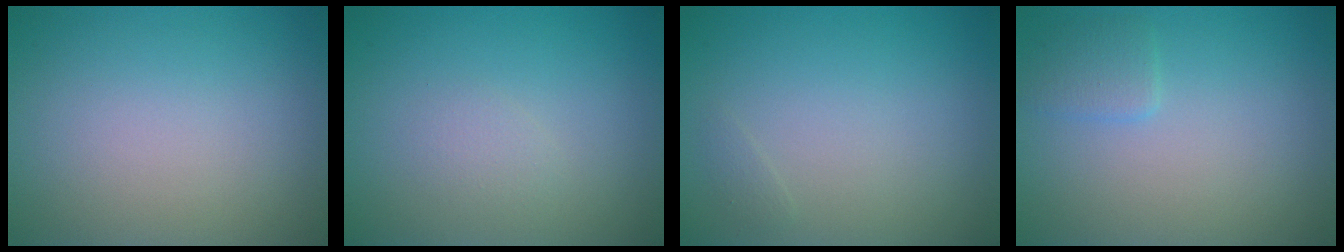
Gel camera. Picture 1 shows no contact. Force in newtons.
{"total": 1.0, "press": 1.0, "slide": 0.0}
{"total": 0.5, "press": 0.5, "slide": 0.1}
{"total": 1.4, "press": 1.4, "slide": 0.0}